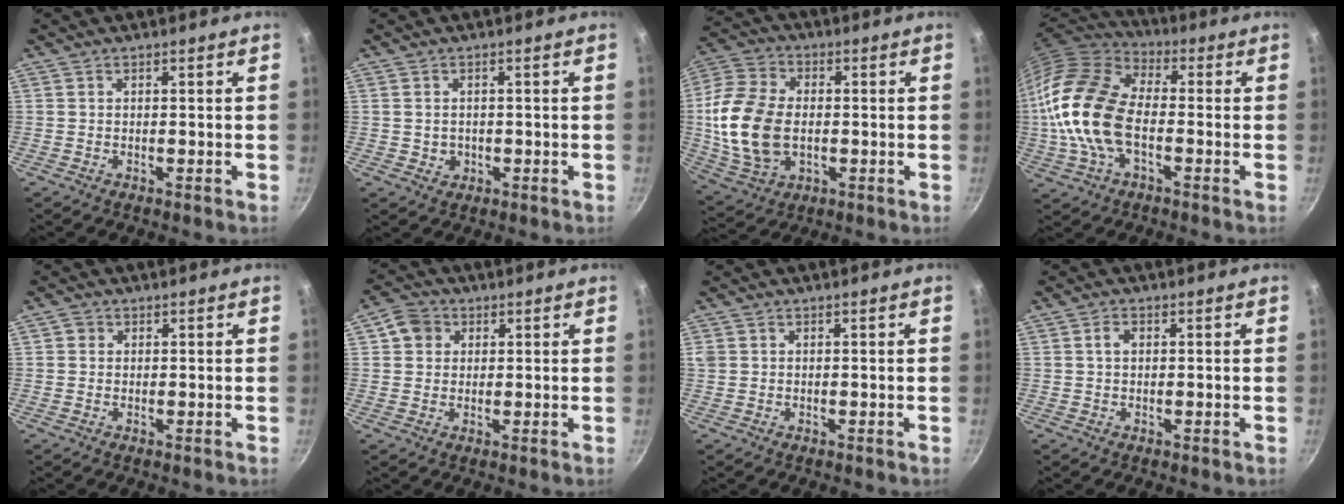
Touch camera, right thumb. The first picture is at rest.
{"total": 2.3, "force": [-0.2, 2.1, 1.0], "torque": [-0.013, 0.001, 0.001]}
{"total": 17.1, "force": [-0.8, 11.5, 12.6], "torque": [-0.241, 0.009, -0.012]}
{"total": 18.7, "force": [-2.0, 11.0, 15.0], "torque": [-0.284, 0.030, -0.054]}
{"total": 1.5, "force": [0.3, 1.4, 0.4], "torque": [-0.003, 0.000, 0.001]}
{"total": 5.2, "force": [1.6, 4.6, 1.8], "torque": [-0.001, 0.005, 0.018]}
{"total": 1.4, "force": [0.3, 1.3, 0.5], "torque": [-0.010, 0.003, 0.005]}
{"total": 1.9, "force": [0.3, 1.3, 1.3], "torque": [-0.019, 0.005, 0.004]}